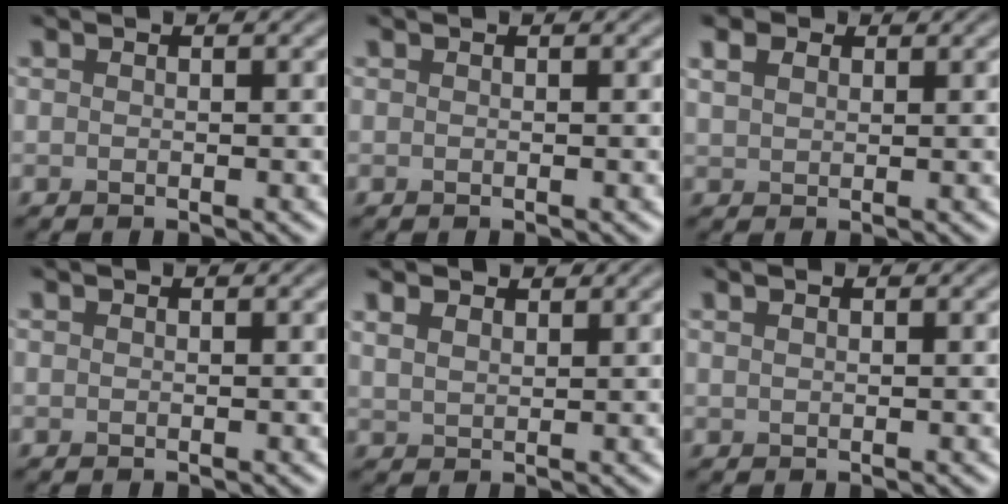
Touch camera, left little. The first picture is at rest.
{"total": 0.0}
{"total": 2.0, "force": [1.2, 1.3, 1.0], "torque": [-0.022, 0.004, 0.022]}
{"total": 0.0}
{"total": 2.3, "force": [1.6, 1.2, 1.2], "torque": [-0.028, 0.002, 0.036]}
{"total": 0.8, "force": [0.5, 0.3, 0.5], "torque": [-0.012, 0.003, 0.010]}